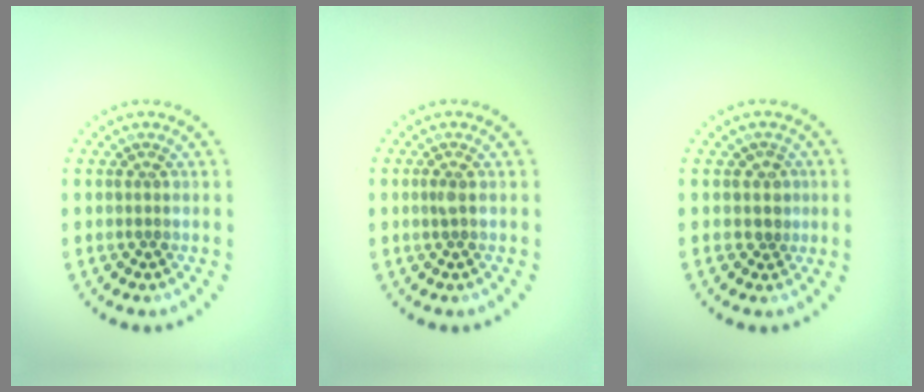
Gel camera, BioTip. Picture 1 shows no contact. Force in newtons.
{"total": 0.6, "press": 0.5, "slide": 0.3}
{"total": 1.2, "press": 0.8, "slide": 0.9}